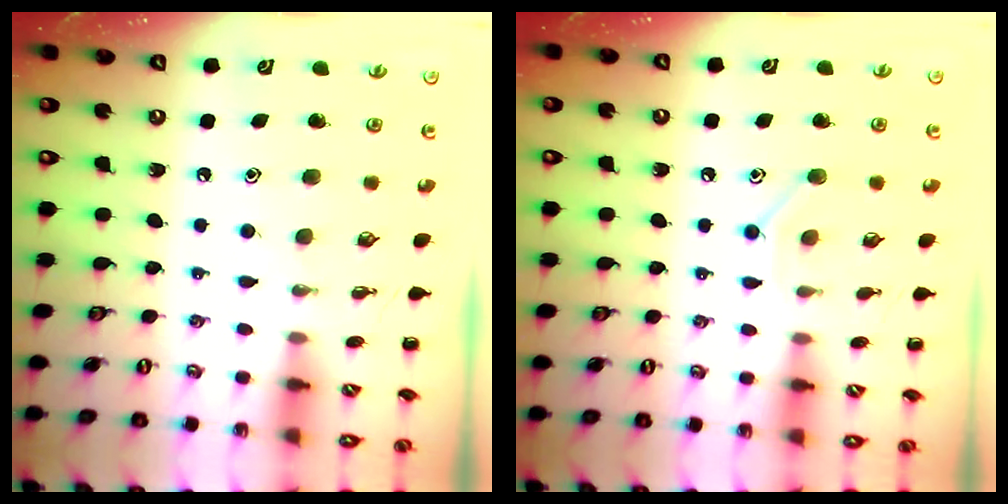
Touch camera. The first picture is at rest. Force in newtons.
{"total": 6.9, "press": 6.8, "slide": 1.4}